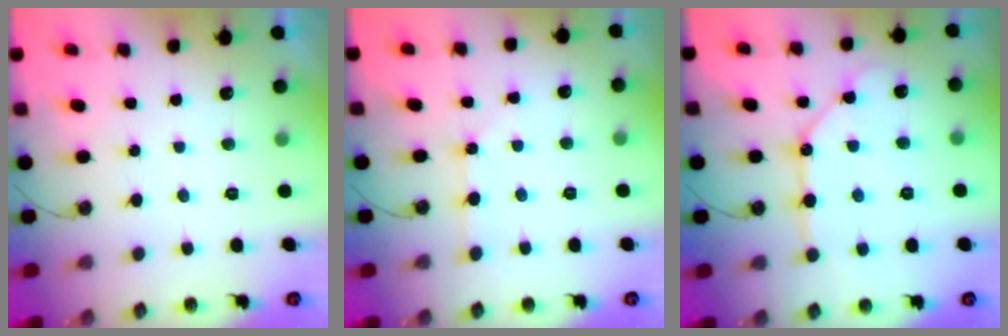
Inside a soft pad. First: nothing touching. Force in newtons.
{"total": 1.7, "press": 1.7, "slide": 0.3}
{"total": 11.3, "press": 11.3, "slide": 1.0}